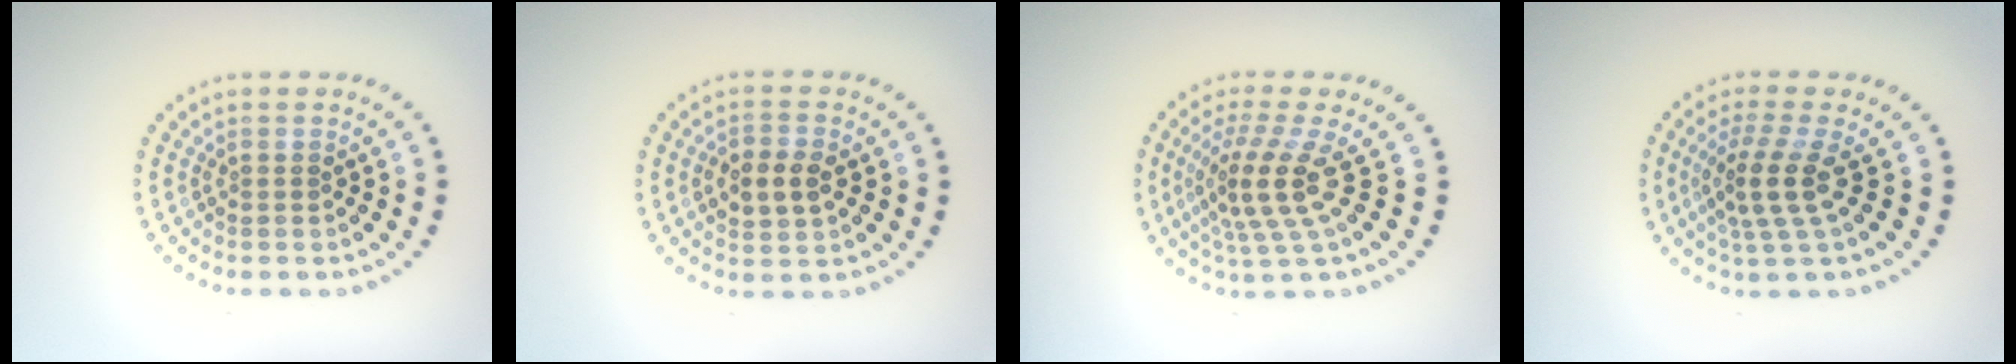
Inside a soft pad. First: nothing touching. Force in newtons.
{"total": 3.0, "press": 3.0, "slide": 0.2}
{"total": 4.5, "press": 3.1, "slide": 3.2}
{"total": 3.6, "press": 2.7, "slide": 2.4}